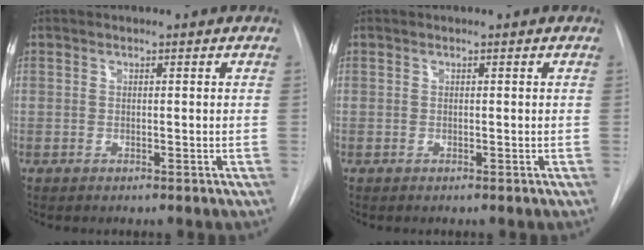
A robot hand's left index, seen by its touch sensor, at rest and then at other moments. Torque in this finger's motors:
{"motor_torque": [0.00, 0.00, 0.00, 0.00]}